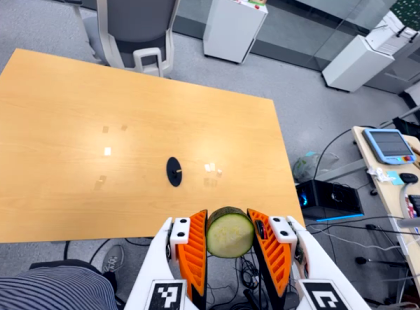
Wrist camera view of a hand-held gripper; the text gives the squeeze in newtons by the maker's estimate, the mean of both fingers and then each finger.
{"total": 11.0, "left": 10.2, "right": 11.8}